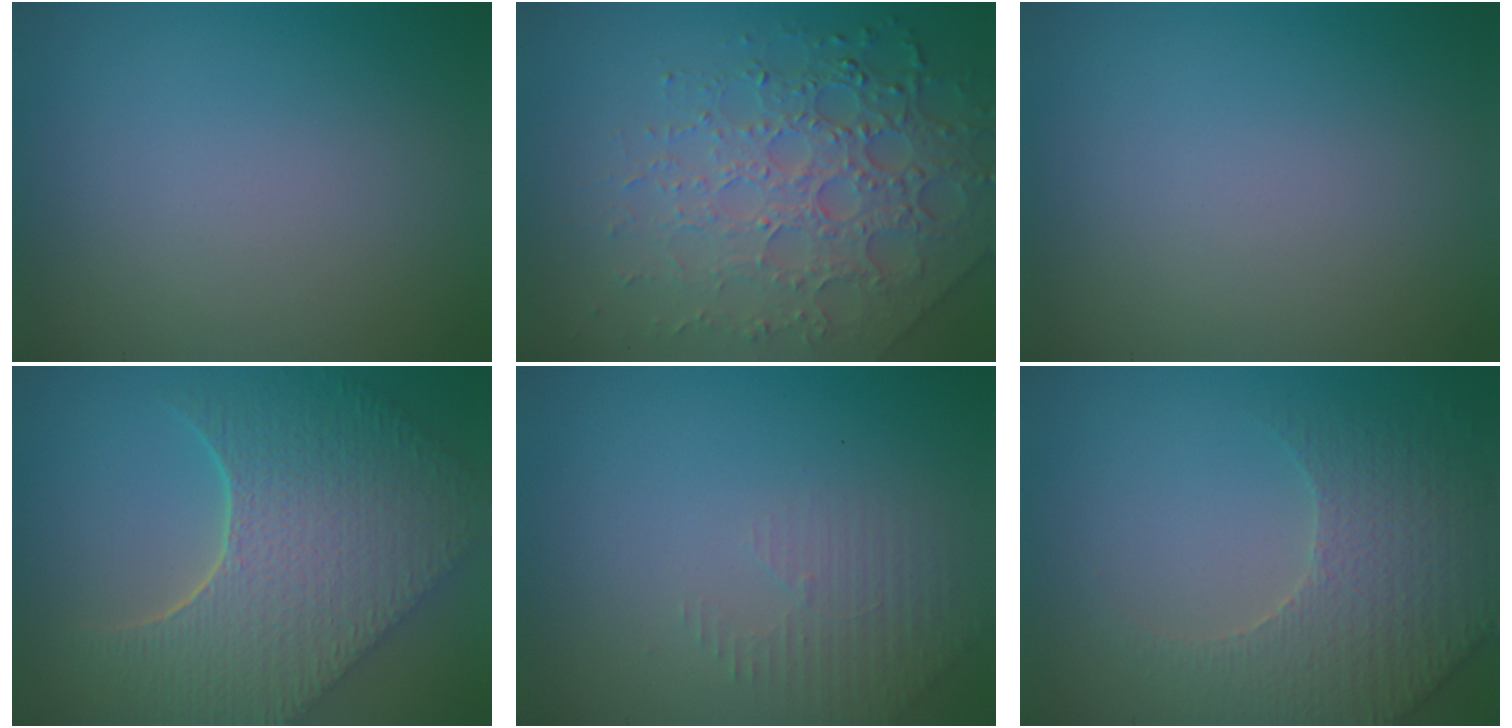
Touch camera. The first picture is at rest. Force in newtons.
{"total": 7.8, "press": 5.5, "slide": 5.5}
{"total": 0.0}
{"total": 9.7, "press": 7.0, "slide": 6.7}
{"total": 1.9, "press": 1.8, "slide": 0.6}
{"total": 4.5, "press": 3.9, "slide": 2.4}